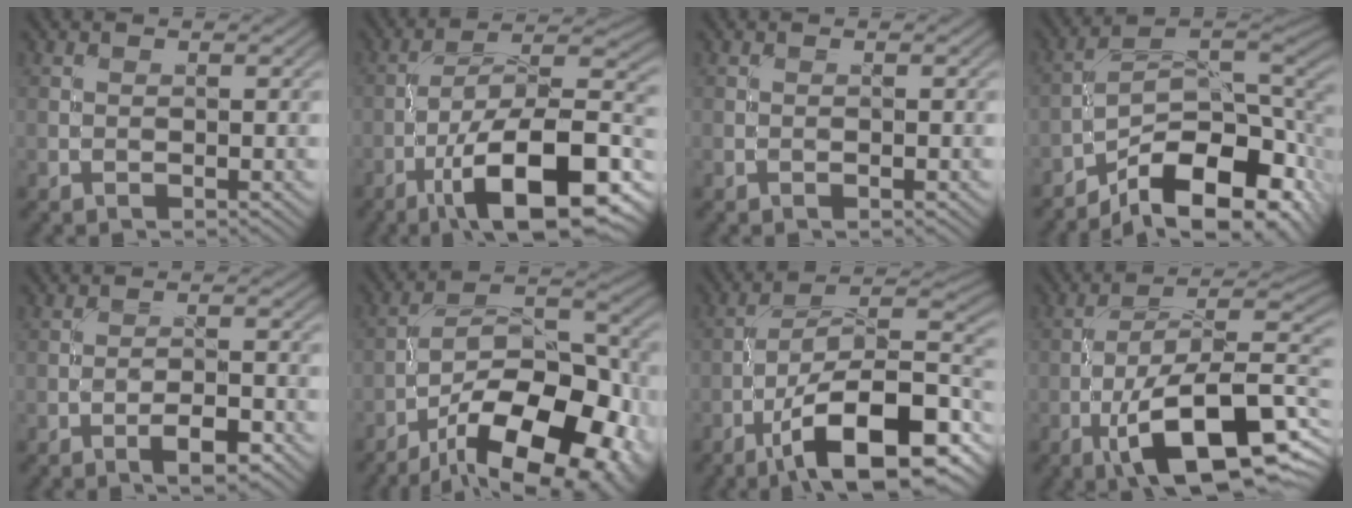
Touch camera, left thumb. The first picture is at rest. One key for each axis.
{"total": 17.2, "fx": -8.3, "fy": 6.1, "fz": 13.8, "tx": -0.207, "ty": -0.003, "tz": -0.146}
{"total": 0.5, "fx": -0.2, "fy": 0.1, "fz": 0.4, "tx": -0.009, "ty": 0.001, "tz": -0.005}
{"total": 14.7, "fx": -8.0, "fy": 6.6, "fz": 10.4, "tx": -0.185, "ty": -0.019, "tz": -0.121}
{"total": 3.8, "fx": -2.2, "fy": 1.1, "fz": 2.9, "tx": -0.047, "ty": 0.007, "tz": -0.038}
{"total": 19.1, "fx": -11.1, "fy": 8.5, "fz": 12.9, "tx": -0.171, "ty": -0.011, "tz": -0.172}
{"total": 16.4, "fx": -8.0, "fy": 6.3, "fz": 12.8, "tx": -0.187, "ty": -0.010, "tz": -0.146}
{"total": 16.0, "fx": -6.8, "fy": 5.8, "fz": 13.3, "tx": -0.203, "ty": -0.006, "tz": -0.123}